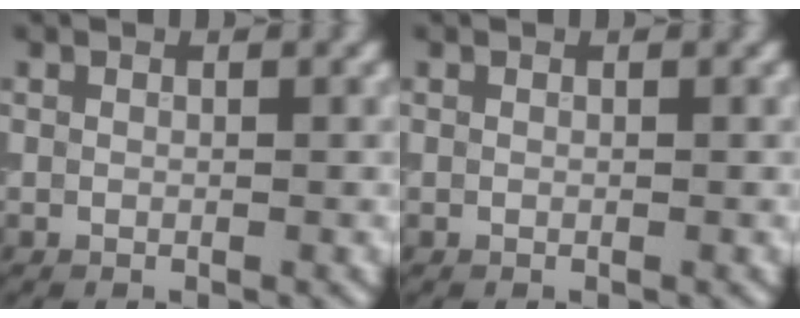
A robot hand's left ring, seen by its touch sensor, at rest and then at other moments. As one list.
[{"total": 0.0}]